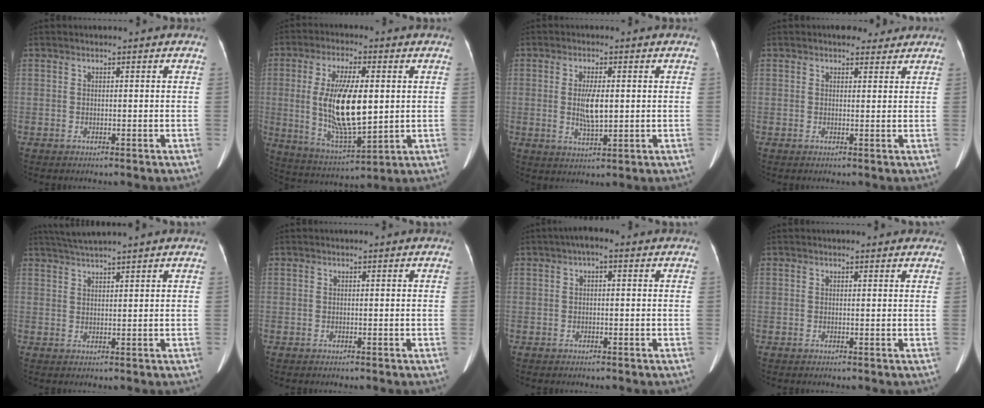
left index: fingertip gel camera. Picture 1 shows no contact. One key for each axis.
{"total": 14.1, "fx": 0.8, "fy": 4.1, "fz": 13.5, "tx": -0.271, "ty": -0.006, "tz": 0.022}
{"total": 5.0, "fx": 0.2, "fy": 1.2, "fz": 4.8, "tx": -0.096, "ty": -0.002, "tz": 0.006}
{"total": 3.7, "fx": 3.1, "fy": 1.8, "fz": 1.1, "tx": -0.009, "ty": 0.011, "tz": 0.039}
{"total": 5.4, "fx": 4.8, "fy": -0.8, "fz": 2.3, "tx": -0.043, "ty": 0.029, "tz": 0.086}
{"total": 0.0}
{"total": 2.1, "fx": 0.7, "fy": 0.8, "fz": 1.8, "tx": -0.025, "ty": 0.010, "tz": 0.005}
{"total": 4.5, "fx": 3.9, "fy": 1.5, "fz": 1.7, "tx": -0.013, "ty": 0.013, "tz": 0.035}